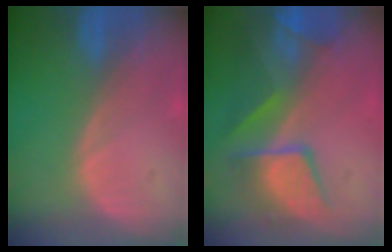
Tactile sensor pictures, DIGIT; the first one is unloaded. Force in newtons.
{"total": 10.1, "press": 8.7, "slide": 5.0}